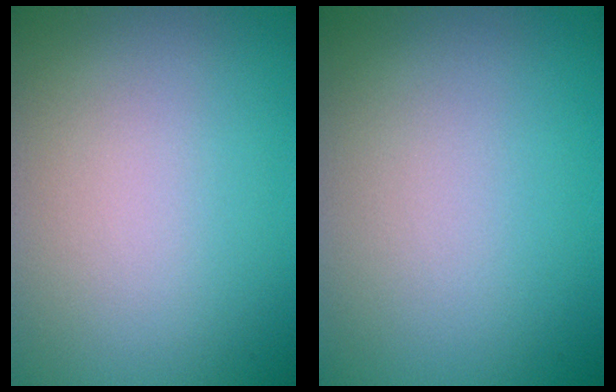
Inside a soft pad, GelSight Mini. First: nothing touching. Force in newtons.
{"total": 0.0}